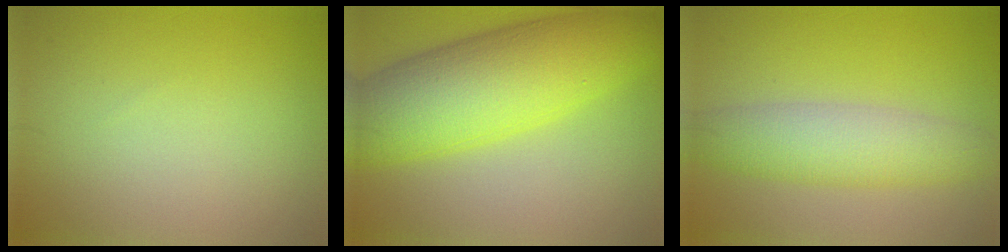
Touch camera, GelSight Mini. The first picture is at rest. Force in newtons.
{"total": 10.8, "press": 10.8, "slide": 0.1}
{"total": 5.2, "press": 5.2, "slide": 0.1}